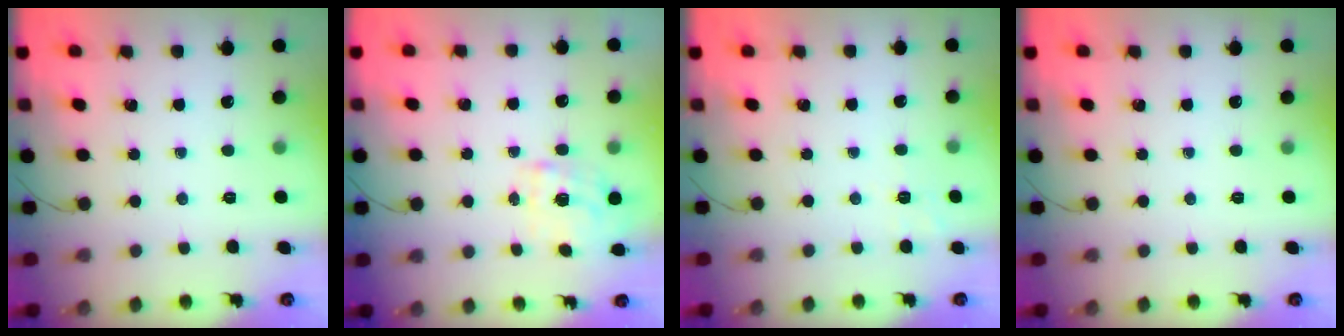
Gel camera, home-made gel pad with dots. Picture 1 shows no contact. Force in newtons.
{"total": 10.3, "press": 10.3, "slide": 0.3}
{"total": 2.3, "press": 1.5, "slide": 1.8}
{"total": 0.0}